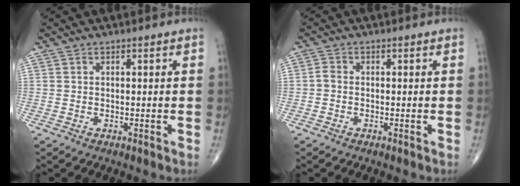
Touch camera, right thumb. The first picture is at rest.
{"total": 1.2, "force": [-0.4, 0.8, 0.9], "torque": [-0.017, 0.000, -0.013]}